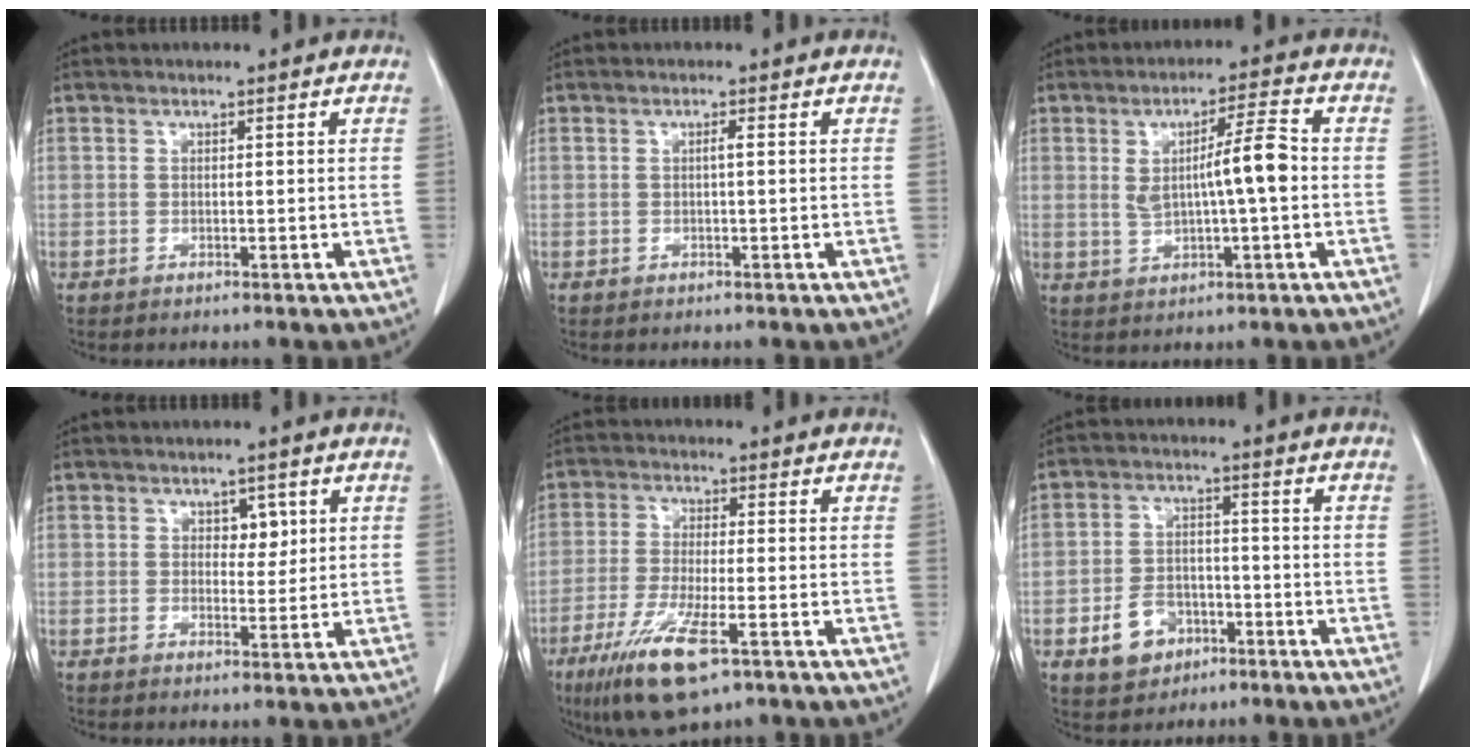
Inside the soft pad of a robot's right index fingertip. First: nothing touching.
{"total": 0.7, "force": [0.0, -0.1, 0.7], "torque": [-0.012, 0.001, 0.000]}
{"total": 7.4, "force": [0.3, 0.6, 7.4], "torque": [-0.124, 0.009, 0.007]}
{"total": 2.7, "force": [1.0, 1.7, 1.8], "torque": [-0.016, 0.001, 0.015]}
{"total": 10.7, "force": [-5.9, 1.8, 8.8], "torque": [-0.174, -0.029, -0.101]}
{"total": 6.7, "force": [-3.2, 5.0, 3.1], "torque": [-0.064, 0.012, -0.047]}